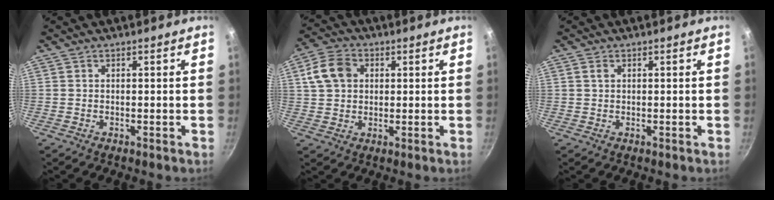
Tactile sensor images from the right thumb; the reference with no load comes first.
{"total": 8.3, "force": [2.1, 6.5, 4.8], "torque": [-0.075, 0.010, 0.028]}
{"total": 1.0, "force": [0.4, 0.7, 0.6], "torque": [-0.008, 0.000, 0.006]}